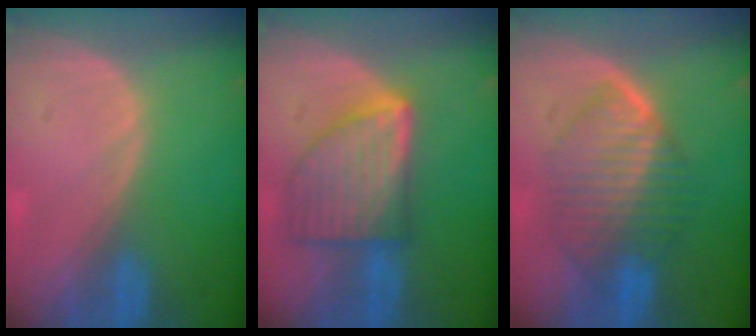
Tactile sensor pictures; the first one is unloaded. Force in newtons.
{"total": 9.0, "press": 9.0, "slide": 0.6}
{"total": 8.1, "press": 8.1, "slide": 0.4}